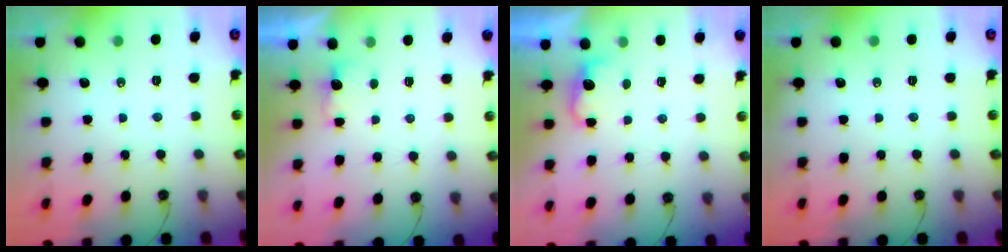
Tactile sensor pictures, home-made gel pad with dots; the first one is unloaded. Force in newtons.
{"total": 2.5, "press": 2.3, "slide": 0.9}
{"total": 3.3, "press": 3.2, "slide": 1.0}
{"total": 0.0}